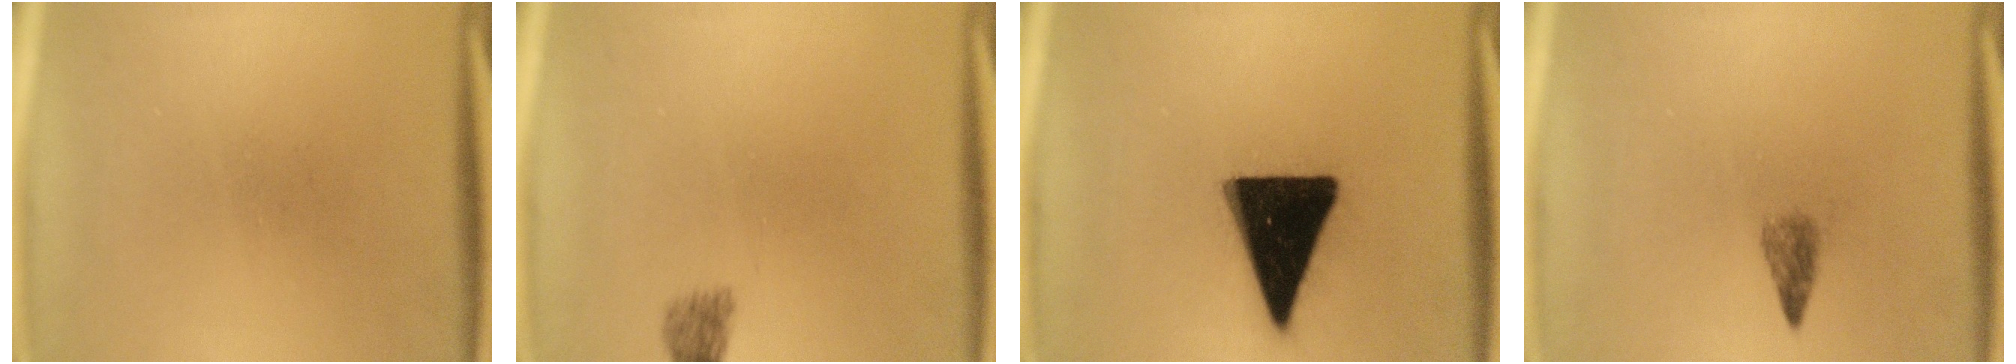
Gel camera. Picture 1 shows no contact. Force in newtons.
{"total": 2.1}
{"total": 19.8}
{"total": 1.8}